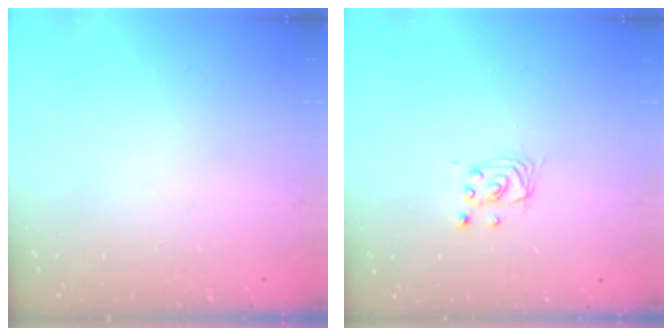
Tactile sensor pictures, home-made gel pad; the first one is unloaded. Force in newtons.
{"total": 2.5, "press": 2.5, "slide": 0.1}